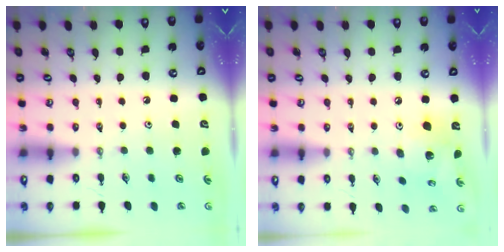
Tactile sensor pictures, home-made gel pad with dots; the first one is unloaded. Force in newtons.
{"total": 14.1, "press": 13.8, "slide": 3.1}